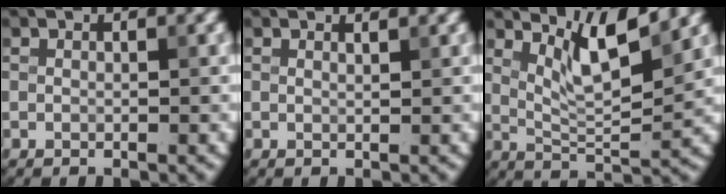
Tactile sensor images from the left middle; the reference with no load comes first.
{"total": 0.9, "force": [0.8, 0.3, 0.4], "torque": [-0.001, 0.000, 0.007]}
{"total": 5.3, "force": [3.2, 0.9, 4.1], "torque": [-0.079, -0.006, 0.064]}